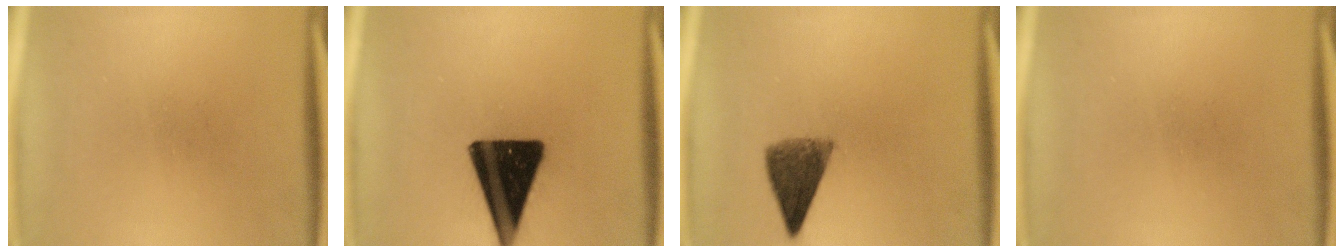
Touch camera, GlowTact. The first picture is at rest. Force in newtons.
{"total": 18.6}
{"total": 6.6}
{"total": 0.0}